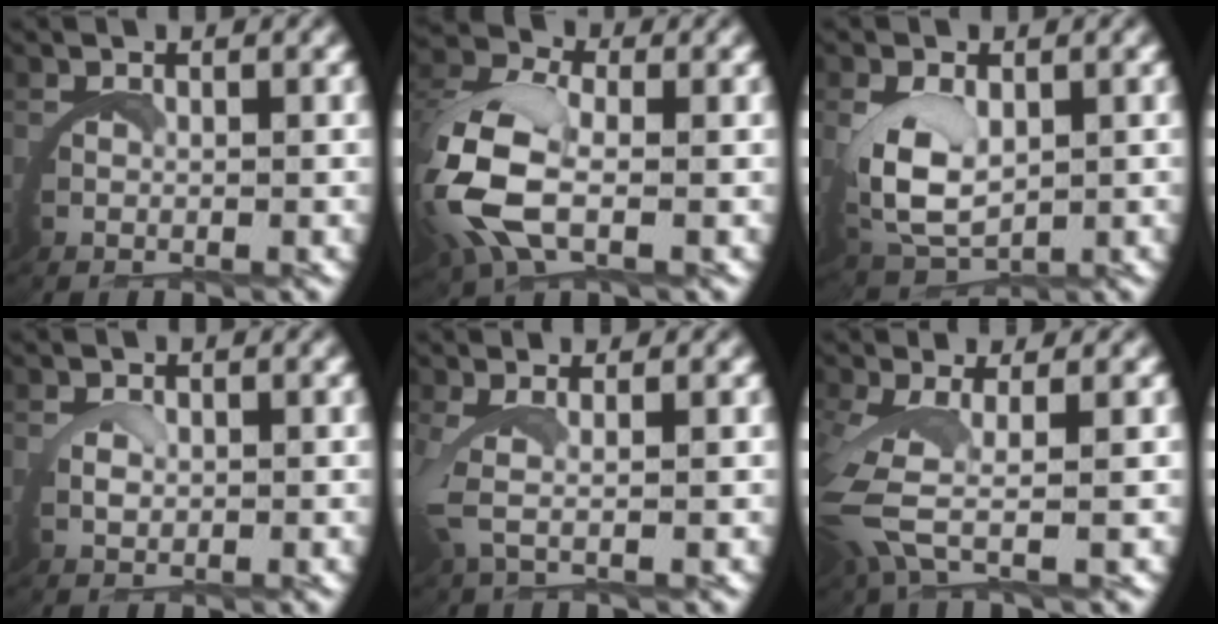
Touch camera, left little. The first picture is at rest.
{"total": 6.4, "force": [-0.1, 3.6, 5.3], "torque": [-0.150, -0.009, 0.002]}
{"total": 5.9, "force": [0.5, 4.2, 4.1], "torque": [-0.117, -0.025, 0.026]}
{"total": 0.8, "force": [0.7, -0.1, 0.4], "torque": [-0.016, -0.004, 0.015]}
{"total": 2.6, "force": [0.7, 0.1, 2.5], "torque": [-0.071, -0.008, 0.017]}
{"total": 3.9, "force": [0.5, 0.8, 3.8], "torque": [-0.109, -0.018, 0.020]}